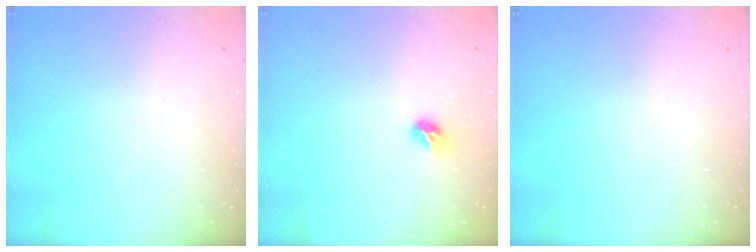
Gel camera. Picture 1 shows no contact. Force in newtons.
{"total": 5.8, "press": 5.8, "slide": 0.5}
{"total": 0.0}